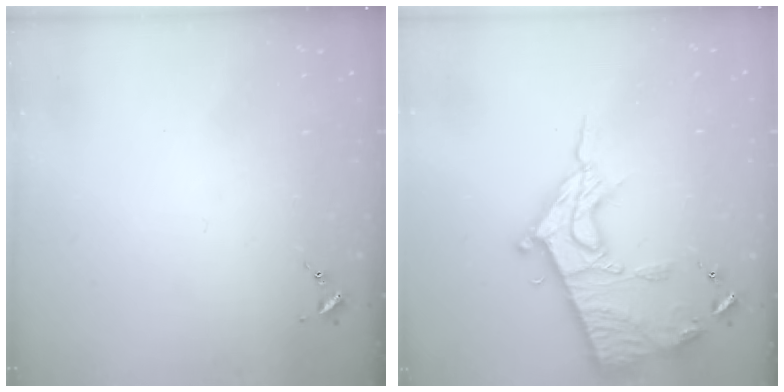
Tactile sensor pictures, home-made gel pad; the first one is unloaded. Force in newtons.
{"total": 16.8, "press": 16.8, "slide": 1.3}